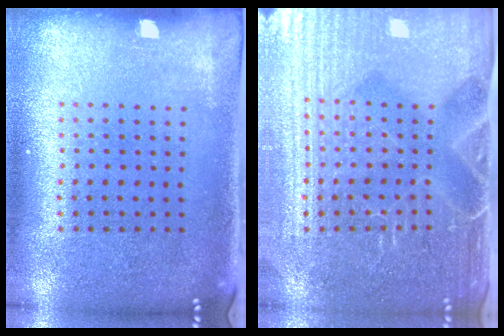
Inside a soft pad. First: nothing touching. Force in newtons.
{"total": 4.7, "press": 4.5, "slide": 1.5}